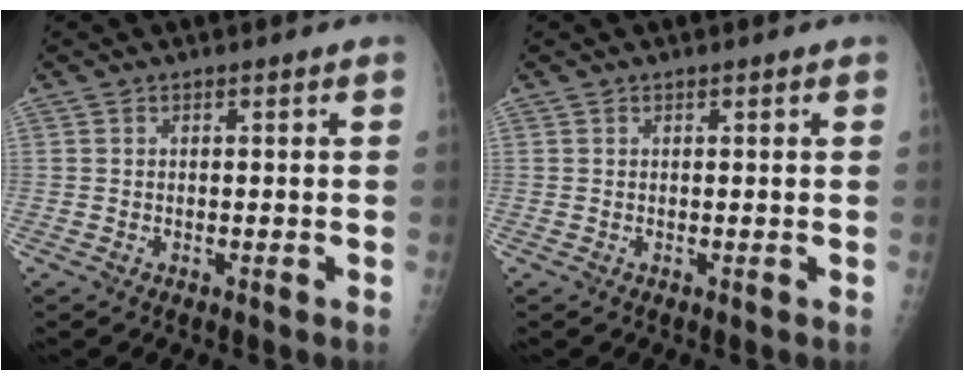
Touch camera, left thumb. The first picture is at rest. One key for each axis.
{"total": 0.5, "fx": 0.3, "fy": 0.0, "fz": 0.4, "tx": -0.006, "ty": 0.000, "tz": 0.005}